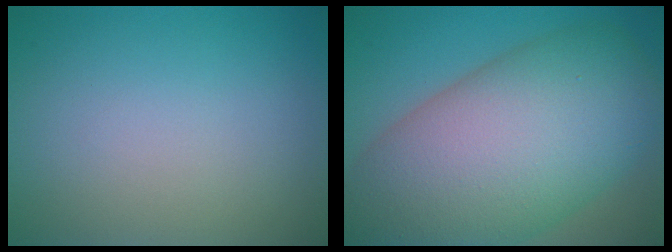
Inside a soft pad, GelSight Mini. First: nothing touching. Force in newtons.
{"total": 15.7, "press": 15.6, "slide": 0.7}